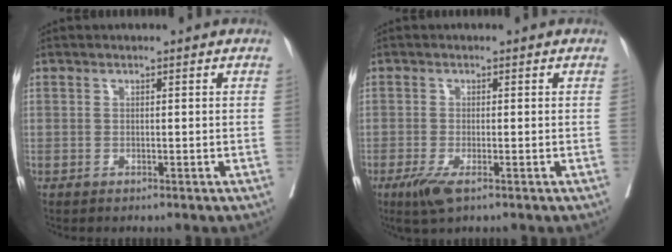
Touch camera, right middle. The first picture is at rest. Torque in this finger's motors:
{"motor_torque": [1.11, -0.90, 0.32, 0.08]}